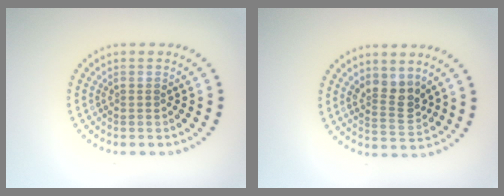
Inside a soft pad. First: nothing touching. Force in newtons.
{"total": 2.9, "press": 2.6, "slide": 1.3}